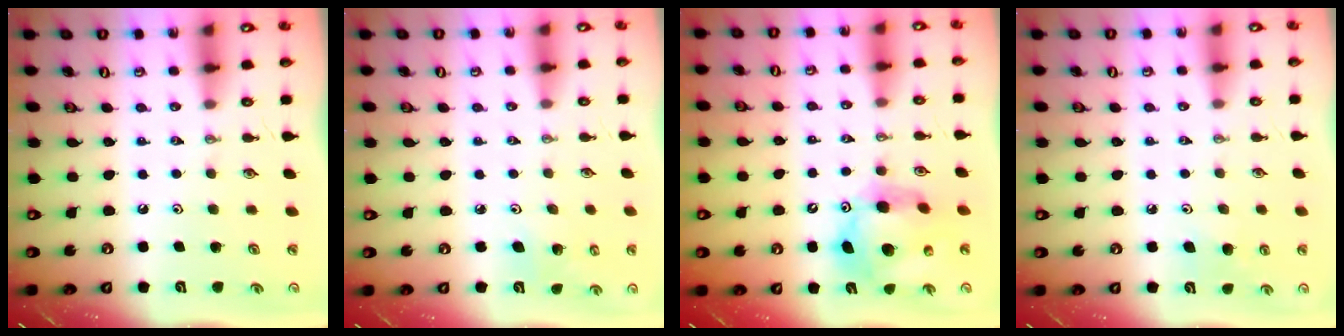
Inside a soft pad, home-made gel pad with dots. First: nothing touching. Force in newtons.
{"total": 6.1, "press": 5.9, "slide": 1.5}
{"total": 13.5, "press": 13.4, "slide": 1.5}
{"total": 6.3, "press": 6.2, "slide": 1.2}